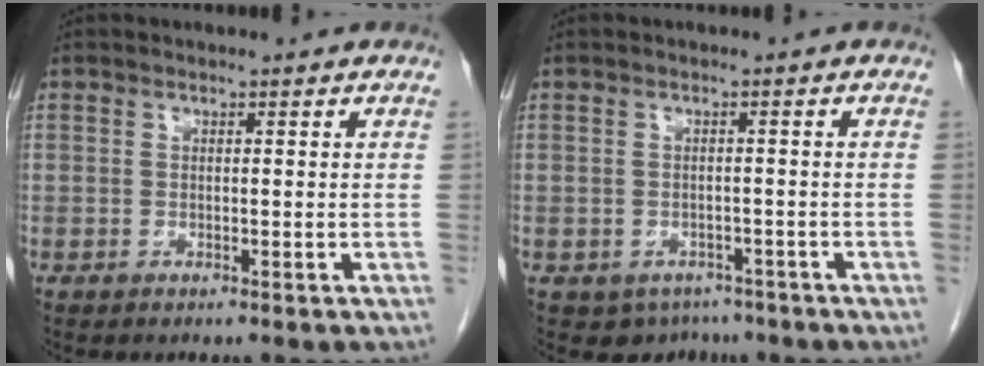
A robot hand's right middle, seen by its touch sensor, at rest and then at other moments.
{"total": 4.6, "force": [-3.3, 3.1, 0.5], "torque": [0.003, 0.007, -0.040]}